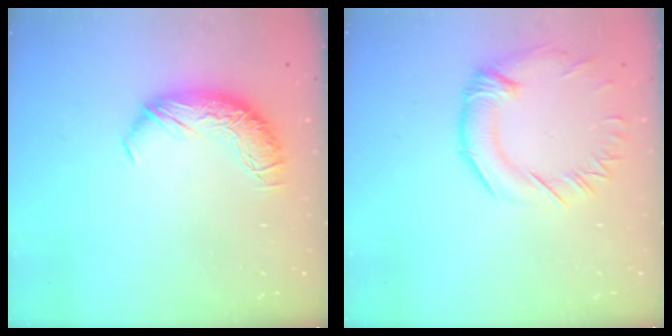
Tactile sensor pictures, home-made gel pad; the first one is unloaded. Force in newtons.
{"total": 1.3, "press": 0.4, "slide": 1.3}